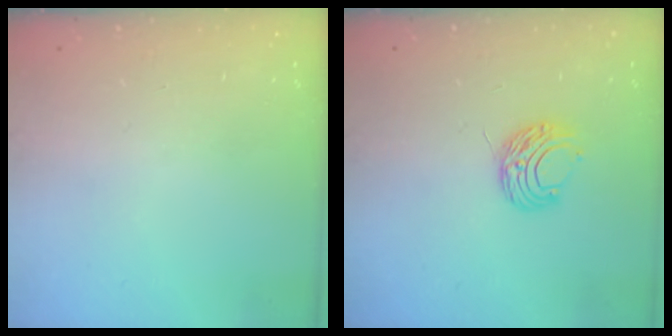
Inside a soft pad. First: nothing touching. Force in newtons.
{"total": 7.5, "press": 7.4, "slide": 0.6}